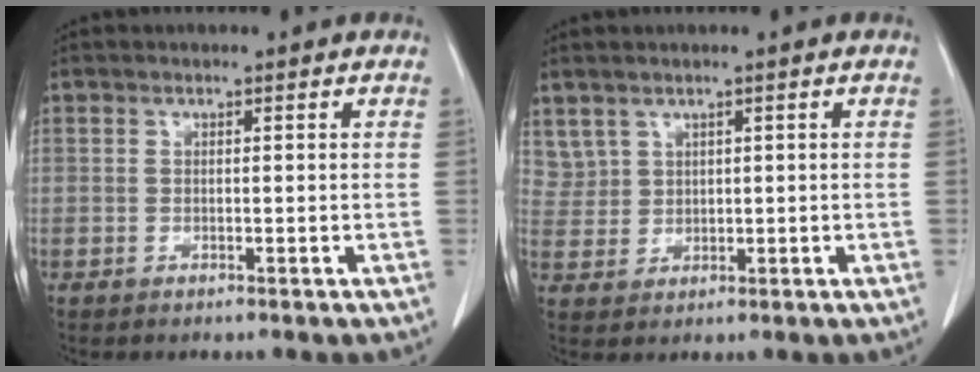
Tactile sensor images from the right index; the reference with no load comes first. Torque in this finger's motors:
{"motor_torque": [-0.44, 0.41, -0.12, -0.03]}